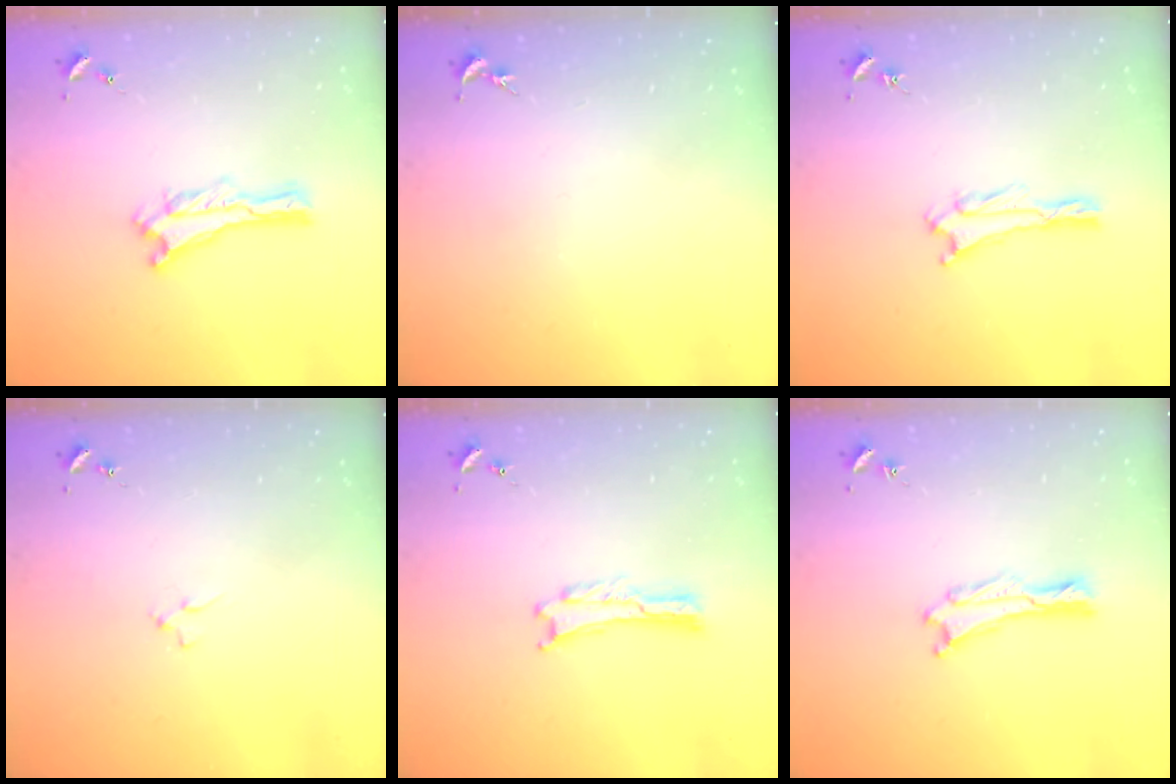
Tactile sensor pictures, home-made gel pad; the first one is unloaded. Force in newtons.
{"total": 0.0}
{"total": 0.7, "press": 0.7, "slide": 0.1}
{"total": 0.9, "press": 0.9, "slide": 0.2}
{"total": 0.0}
{"total": 0.6, "press": 0.6, "slide": 0.2}